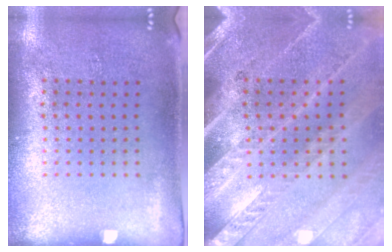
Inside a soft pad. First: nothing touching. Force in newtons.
{"total": 3.3, "press": 2.9, "slide": 1.7}